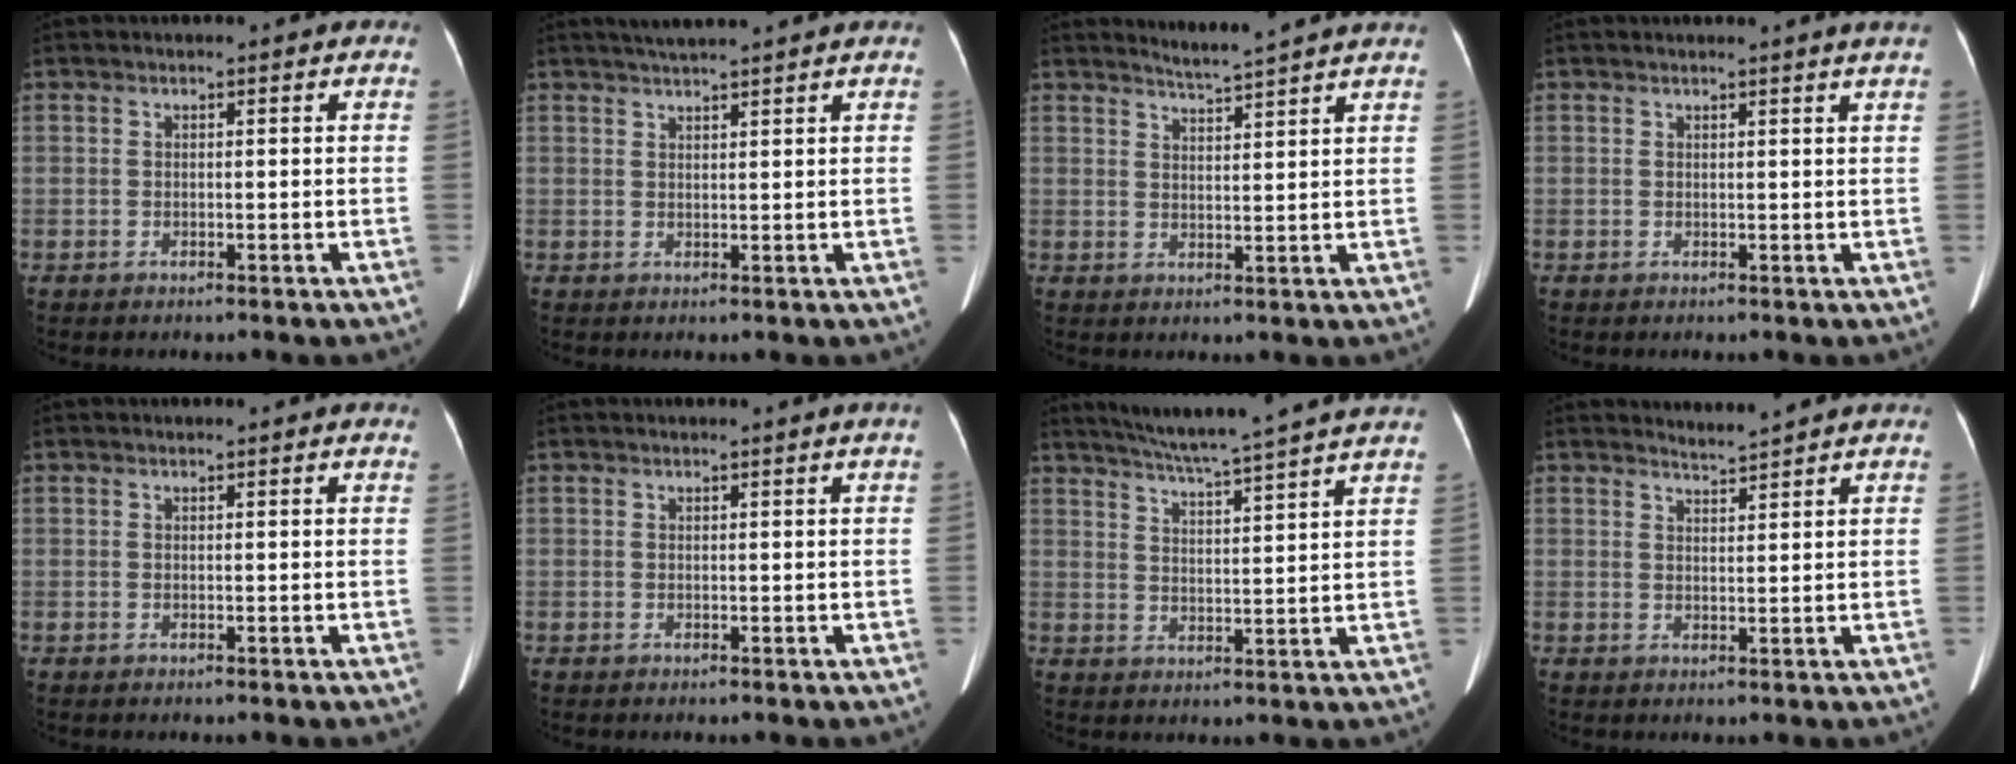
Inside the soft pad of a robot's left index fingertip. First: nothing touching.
{"total": 4.9, "force": [4.2, -0.9, 2.3], "torque": [-0.034, 0.023, 0.065]}
{"total": 5.5, "force": [5.1, -1.5, 1.3], "torque": [-0.029, -0.003, 0.069]}
{"total": 2.4, "force": [2.1, -0.7, 1.0], "torque": [-0.016, -0.004, 0.021]}
{"total": 1.9, "force": [1.8, -0.2, 0.6], "torque": [-0.016, 0.006, 0.017]}
{"total": 0.9, "force": [0.7, -0.4, 0.5], "torque": [-0.013, -0.003, 0.015]}
{"total": 16.8, "force": [14.8, -1.5, 7.9], "torque": [-0.135, -0.009, 0.196]}
{"total": 2.6, "force": [2.5, -0.9, -0.1], "torque": [-0.010, -0.006, 0.043]}